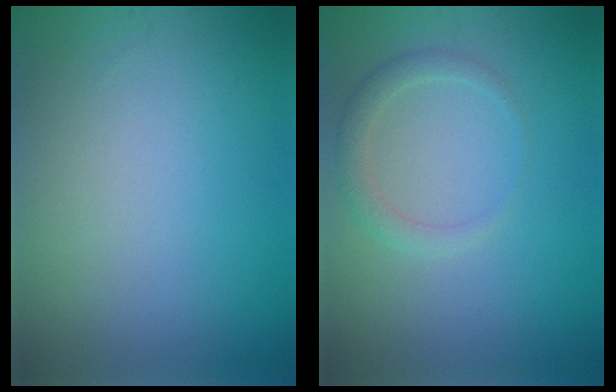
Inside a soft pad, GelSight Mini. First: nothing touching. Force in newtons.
{"total": 1.9, "press": 1.9, "slide": 0.1}